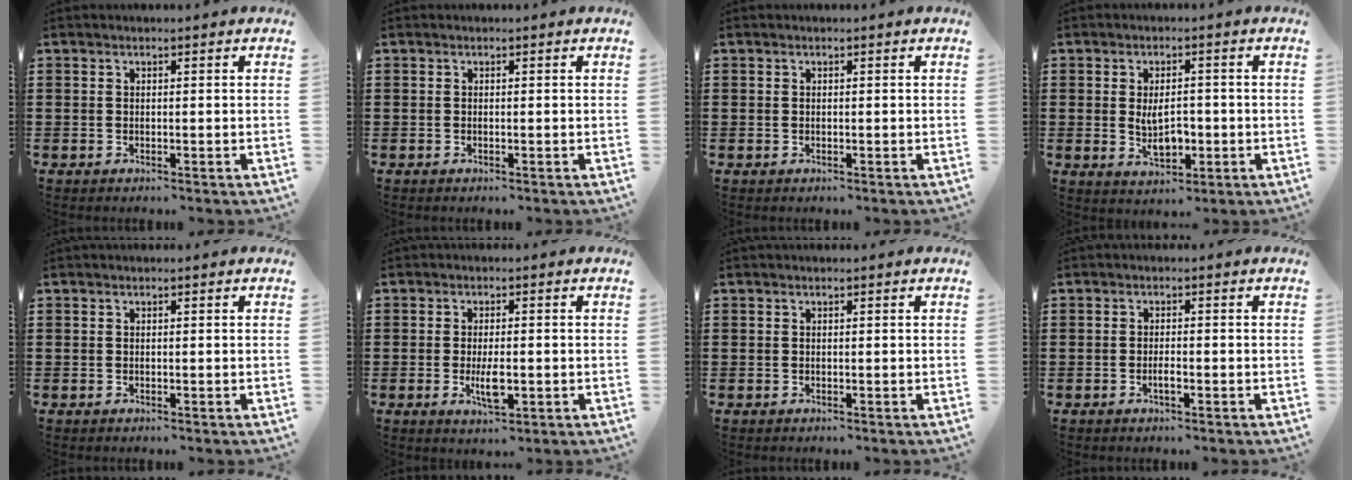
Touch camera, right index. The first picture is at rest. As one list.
[{"total": 0.0}, {"total": 0.0}, {"total": 5.3, "force": [-0.4, 2.8, 4.5], "torque": [-0.082, 0.001, -0.011]}, {"total": 0.0}, {"total": 4.3, "force": [-0.9, 1.4, 3.9], "torque": [-0.081, -0.002, -0.019]}, {"total": 0.0}, {"total": 1.6, "force": [-0.7, 0.5, 1.4], "torque": [-0.027, 0.000, -0.011]}]